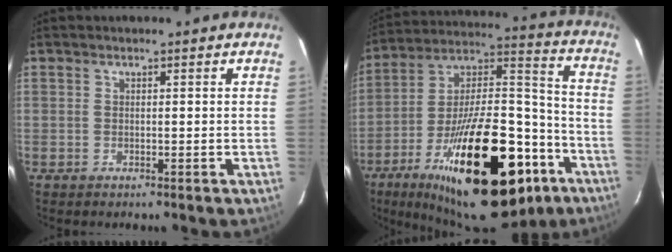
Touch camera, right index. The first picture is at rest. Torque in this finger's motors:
{"motor_torque": [1.56, -0.59, 1.05, 0.21]}